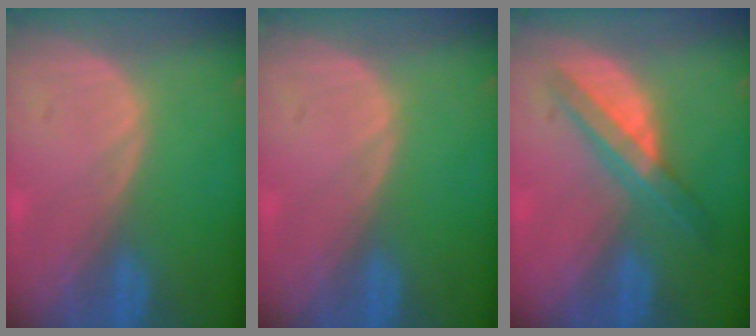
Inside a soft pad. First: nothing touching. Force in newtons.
{"total": 0.0}
{"total": 6.6, "press": 5.7, "slide": 3.3}